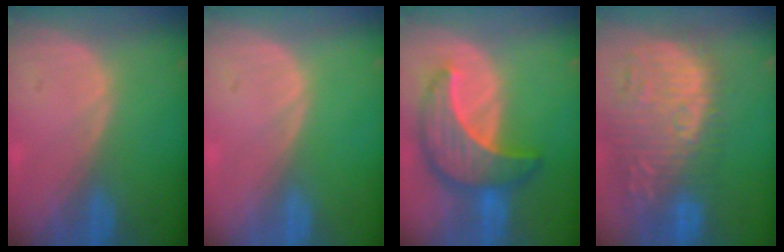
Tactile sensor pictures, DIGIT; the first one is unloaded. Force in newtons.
{"total": 0.0}
{"total": 10.0, "press": 10.0, "slide": 0.6}
{"total": 14.6, "press": 12.6, "slide": 7.4}